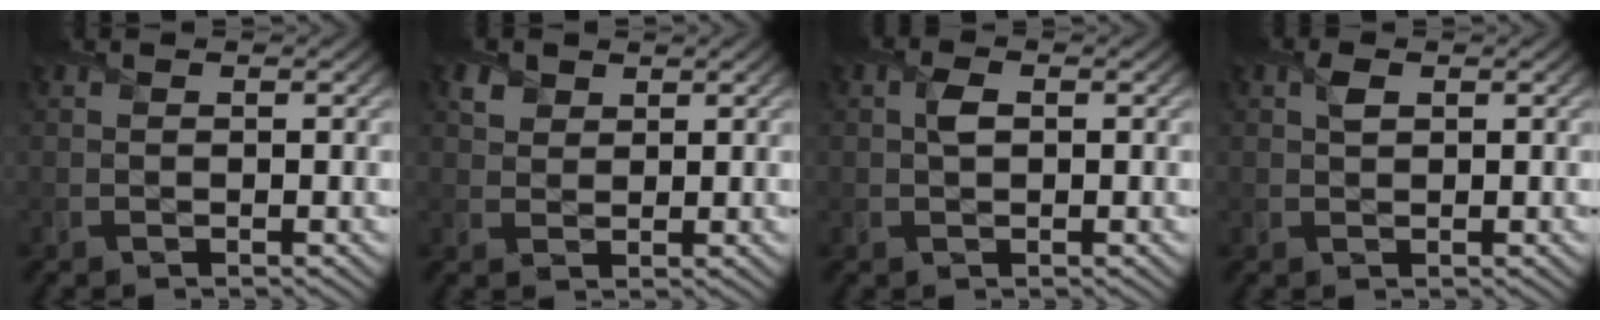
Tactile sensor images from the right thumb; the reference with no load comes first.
{"total": 1.9, "force": [1.4, 1.2, 0.5], "torque": [-0.018, 0.003, 0.027]}
{"total": 1.6, "force": [0.3, 0.9, 1.4], "torque": [-0.031, 0.007, 0.004]}
{"total": 1.3, "force": [0.7, 0.6, 1.0], "torque": [-0.023, 0.006, 0.012]}